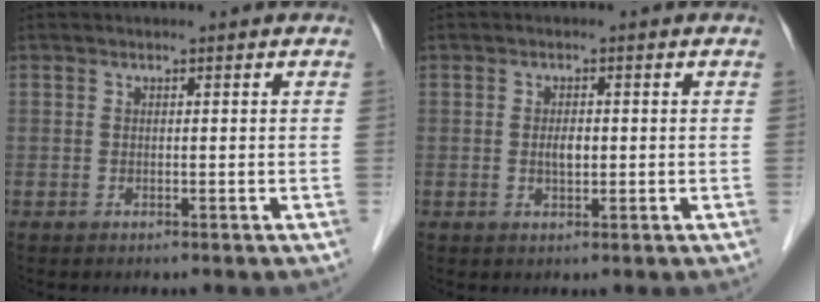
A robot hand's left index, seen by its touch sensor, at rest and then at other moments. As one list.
[{"total": 1.9, "force": [0.0, 0.9, 1.7], "torque": [-0.033, 0.000, 0.000]}]